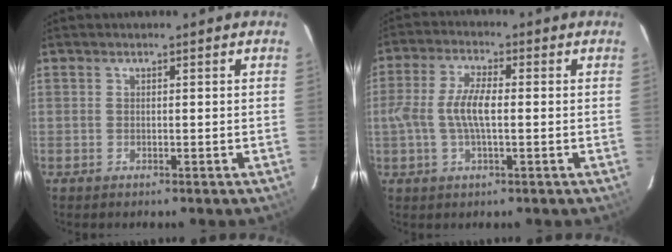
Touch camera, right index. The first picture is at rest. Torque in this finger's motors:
{"motor_torque": [0.21, 0.05, 0.19, 0.12]}